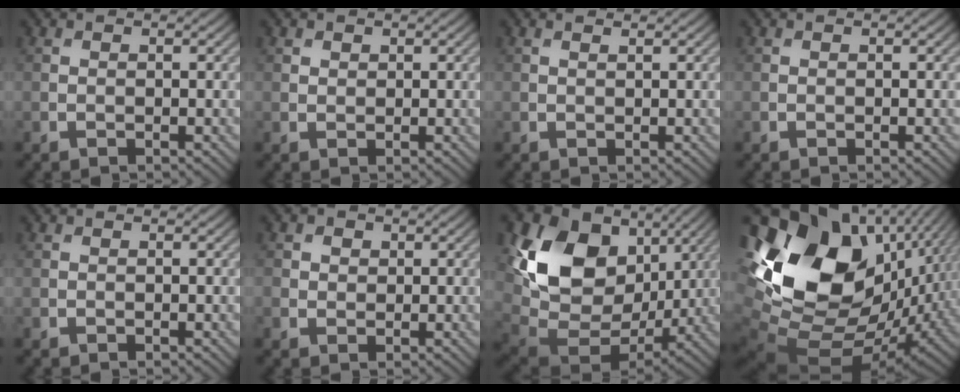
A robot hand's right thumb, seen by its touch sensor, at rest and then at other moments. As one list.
[{"total": 0.9, "force": [0.7, 0.6, 0.2], "torque": [-0.002, -0.002, 0.012]}, {"total": 0.8, "force": [0.6, 0.1, 0.5], "torque": [-0.012, 0.001, 0.010]}, {"total": 0.0}, {"total": 0.0}, {"total": 1.6, "force": [0.5, 1.5, 0.5], "torque": [-0.007, -0.002, 0.007]}, {"total": 16.6, "force": [5.2, 11.9, 10.3], "torque": [-0.226, 0.009, 0.107]}, {"total": 20.9, "force": [3.6, 14.4, 14.7], "torque": [-0.299, -0.012, 0.097]}]